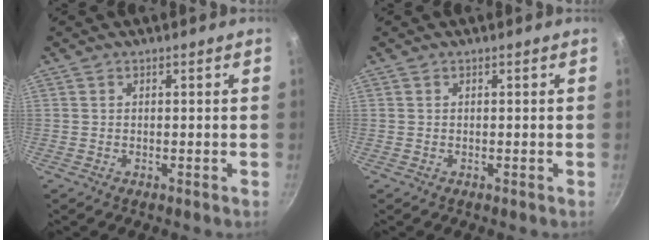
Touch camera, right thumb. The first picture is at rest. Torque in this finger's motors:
{"motor_torque": [-0.02, -0.02, 0.05, -0.04, 0.04]}